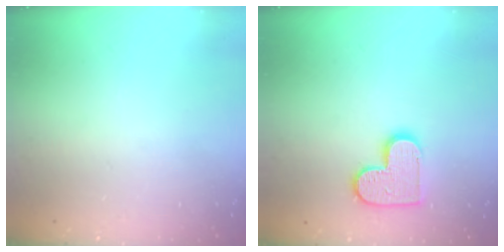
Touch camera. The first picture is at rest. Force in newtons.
{"total": 11.5, "press": 11.4, "slide": 0.6}